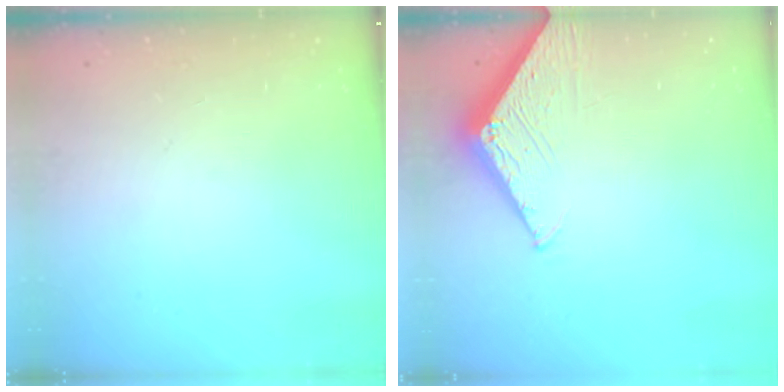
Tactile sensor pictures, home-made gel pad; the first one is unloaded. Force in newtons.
{"total": 6.5, "press": 6.4, "slide": 0.6}